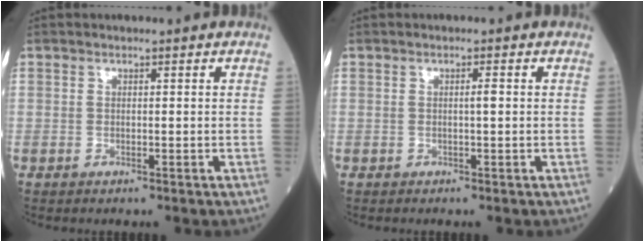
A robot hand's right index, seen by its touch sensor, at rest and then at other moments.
{"total": 1.0, "force": [0.1, 0.0, 1.0], "torque": [-0.019, 0.000, -0.001]}